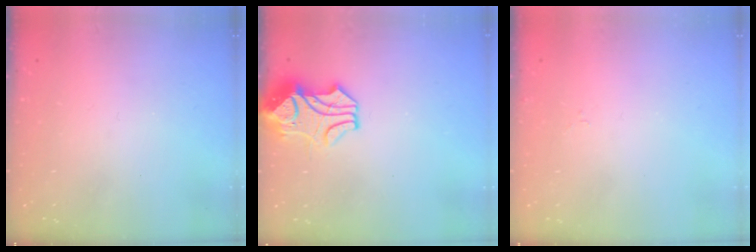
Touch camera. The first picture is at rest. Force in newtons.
{"total": 2.2, "press": 1.9, "slide": 1.1}
{"total": 1.1, "press": 1.1, "slide": 0.2}